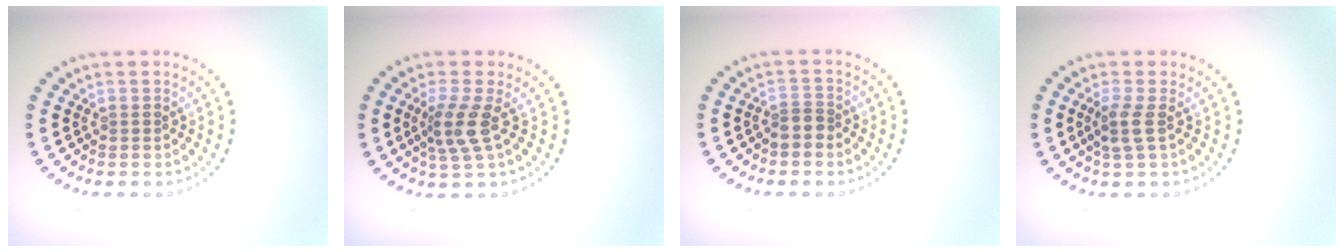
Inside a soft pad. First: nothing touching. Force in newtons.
{"total": 3.0, "press": 2.2, "slide": 2.0}
{"total": 1.6, "press": 1.2, "slide": 1.0}
{"total": 1.8, "press": 1.5, "slide": 1.0}